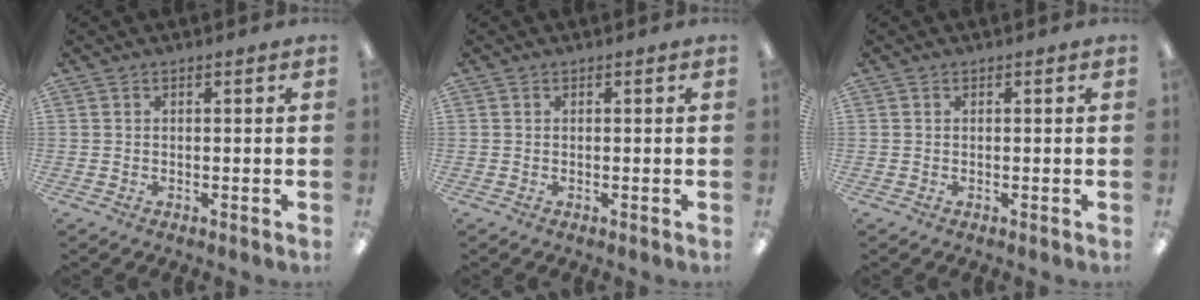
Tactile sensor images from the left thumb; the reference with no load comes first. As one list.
[{"total": 0.0}, {"total": 0.0}]